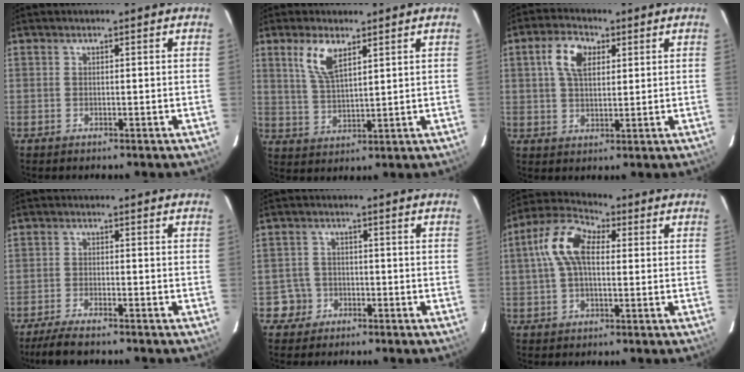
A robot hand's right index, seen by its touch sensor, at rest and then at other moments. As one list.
[{"total": 6.8, "force": [3.8, 2.5, 5.1], "torque": [-0.102, 0.003, 0.081]}, {"total": 6.9, "force": [2.4, 4.0, 5.2], "torque": [-0.097, 0.018, 0.043]}, {"total": 5.5, "force": [-4.7, 0.7, 2.7], "torque": [-0.071, -0.016, -0.087]}, {"total": 4.1, "force": [-1.8, 3.6, -0.5], "torque": [0.009, 0.020, -0.032]}, {"total": 10.7, "force": [1.7, 6.0, 8.7], "torque": [-0.180, 0.029, 0.025]}]